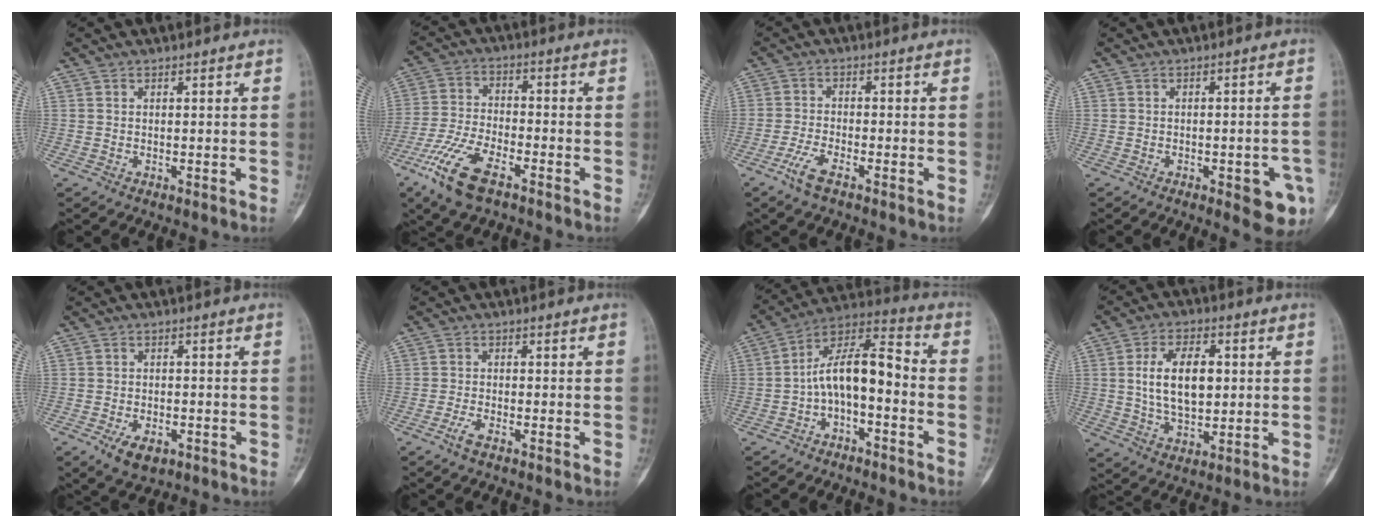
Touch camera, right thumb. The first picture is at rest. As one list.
[{"total": 11.8, "force": [-7.0, 4.8, 8.2], "torque": [-0.180, 0.013, -0.138]}, {"total": 4.3, "force": [-2.9, 1.3, 3.0], "torque": [-0.073, 0.012, -0.056]}, {"total": 7.4, "force": [-3.0, 2.7, 6.2], "torque": [-0.061, 0.011, -0.029]}, {"total": 5.3, "force": [-2.5, 3.1, 3.4], "torque": [-0.057, 0.006, -0.036]}, {"total": 2.3, "force": [-1.6, 0.7, 1.5], "torque": [-0.042, 0.005, -0.035]}, {"total": 11.7, "force": [-2.9, 5.5, 10.0], "torque": [-0.168, 0.079, -0.058]}, {"total": 11.9, "force": [1.5, 6.7, 9.7], "torque": [-0.157, 0.001, 0.031]}]